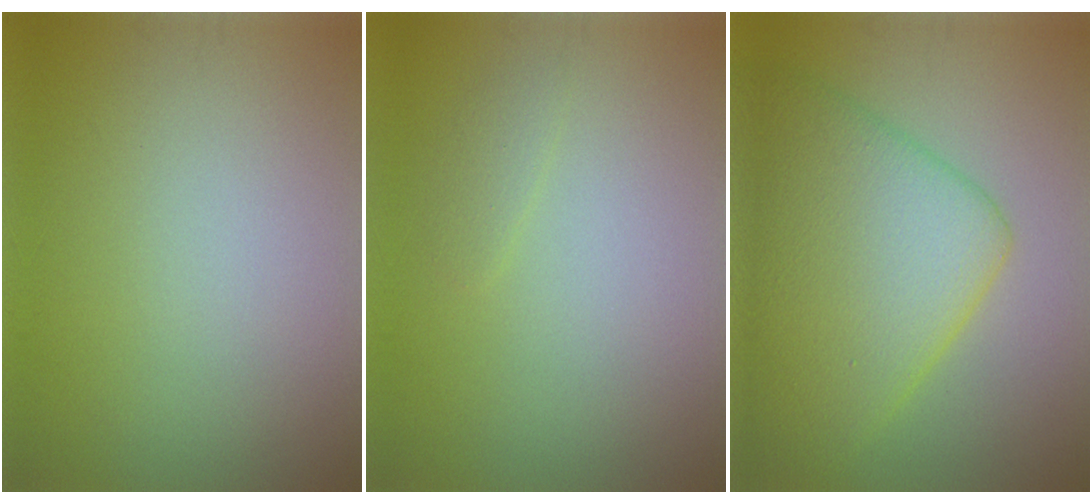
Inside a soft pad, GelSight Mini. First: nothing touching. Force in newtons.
{"total": 0.9, "press": 0.9, "slide": 0.1}
{"total": 9.8, "press": 9.8, "slide": 0.4}